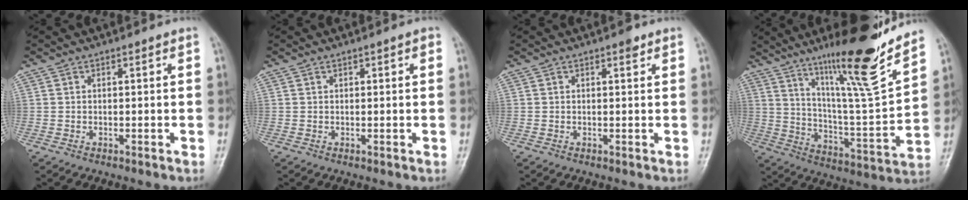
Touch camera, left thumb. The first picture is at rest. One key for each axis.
{"total": 0.8, "fx": 0.4, "fy": 0.4, "fz": 0.6, "tx": -0.002, "ty": 0.001, "tz": 0.004}
{"total": 1.3, "fx": 0.8, "fy": 0.6, "fz": 0.9, "tx": -0.006, "ty": -0.002, "tz": 0.009}
{"total": 20.2, "fx": 14.4, "fy": 2.0, "fz": 14.1, "tx": -0.195, "ty": -0.090, "tz": 0.241}